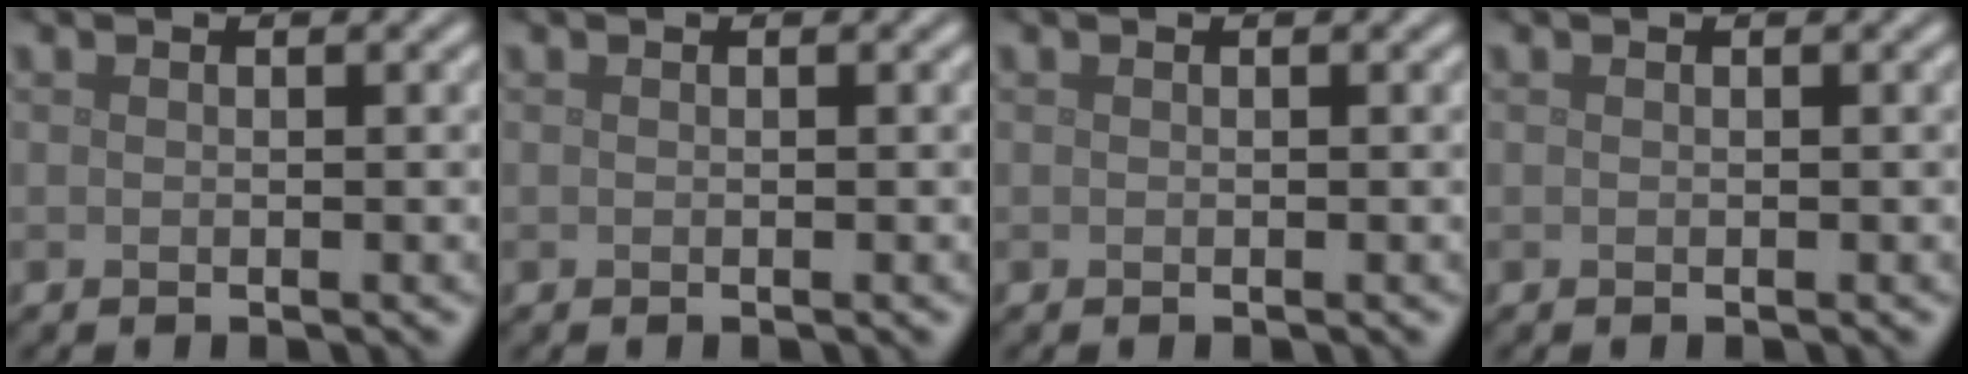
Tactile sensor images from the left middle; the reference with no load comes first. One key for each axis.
{"total": 0.0}
{"total": 0.0}
{"total": 0.0}